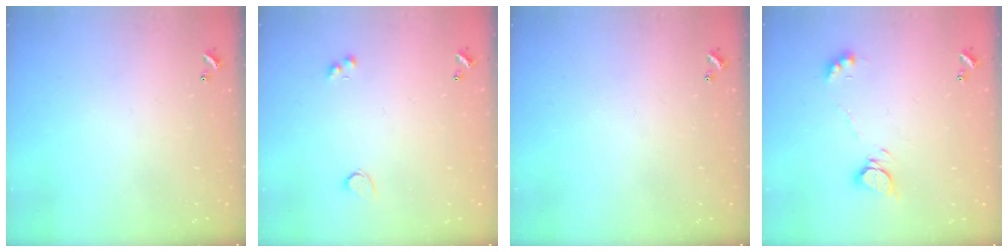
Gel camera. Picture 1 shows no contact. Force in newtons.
{"total": 1.9, "press": 1.5, "slide": 1.1}
{"total": 0.0}
{"total": 6.6, "press": 6.6, "slide": 0.7}